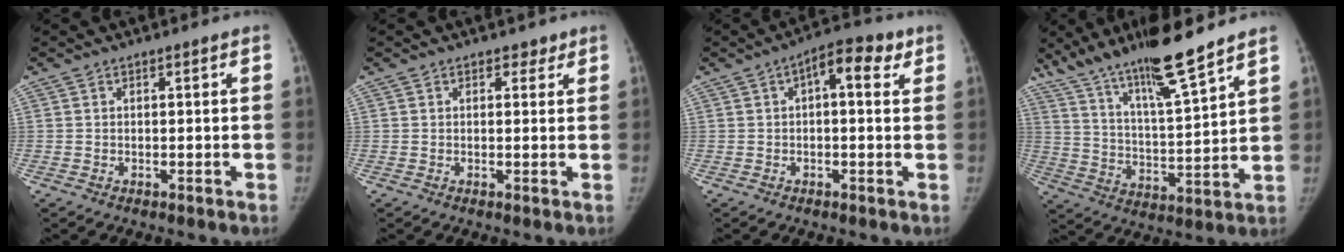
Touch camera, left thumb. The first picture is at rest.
{"total": 1.5, "force": [1.0, 1.1, 0.4], "torque": [0.013, -0.003, 0.006]}
{"total": 7.5, "force": [2.5, 3.5, 6.2], "torque": [-0.065, 0.022, 0.022]}
{"total": 16.7, "force": [12.5, 1.7, 10.9], "torque": [-0.177, -0.063, 0.224]}